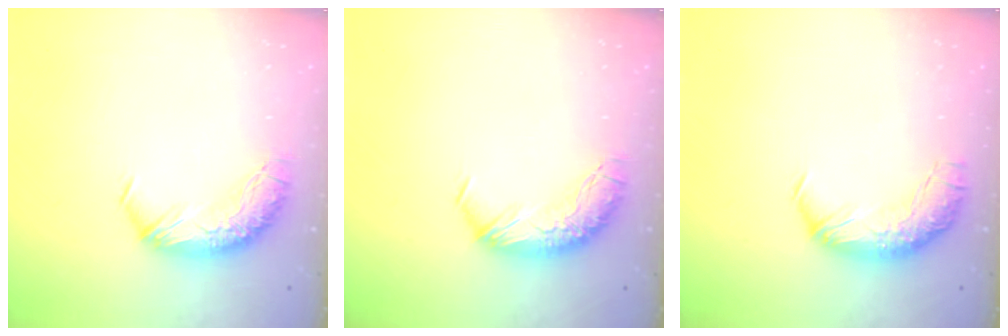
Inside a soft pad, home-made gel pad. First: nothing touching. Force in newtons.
{"total": 0.0}
{"total": 2.4, "press": 1.1, "slide": 2.2}